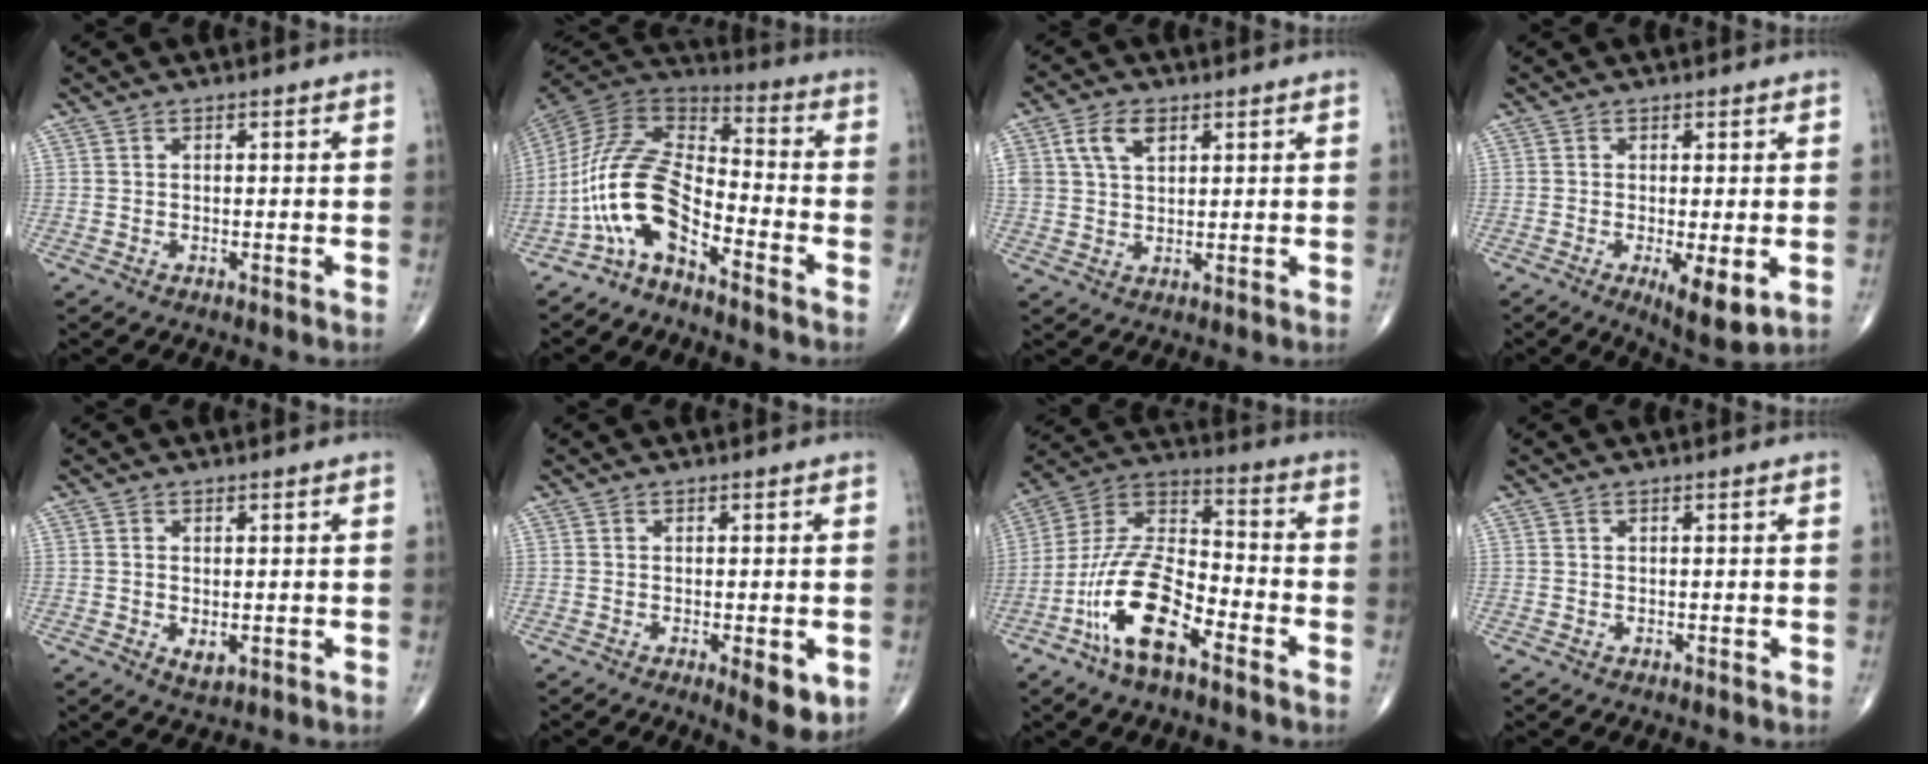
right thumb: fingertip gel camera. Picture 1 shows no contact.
{"total": 13.1, "force": [-6.9, 5.6, 9.7], "torque": [-0.185, 0.082, -0.143]}
{"total": 6.1, "force": [2.6, 3.8, 4.0], "torque": [-0.068, -0.001, 0.050]}
{"total": 6.8, "force": [-1.7, 2.0, 6.3], "torque": [-0.097, -0.022, -0.024]}
{"total": 2.6, "force": [-0.5, 1.4, 2.2], "torque": [-0.032, -0.005, -0.004]}
{"total": 5.6, "force": [-1.7, 1.8, 5.0], "torque": [-0.057, -0.012, -0.019]}
{"total": 16.3, "force": [-8.1, 6.6, 12.5], "torque": [-0.238, 0.057, -0.158]}
{"total": 0.0}